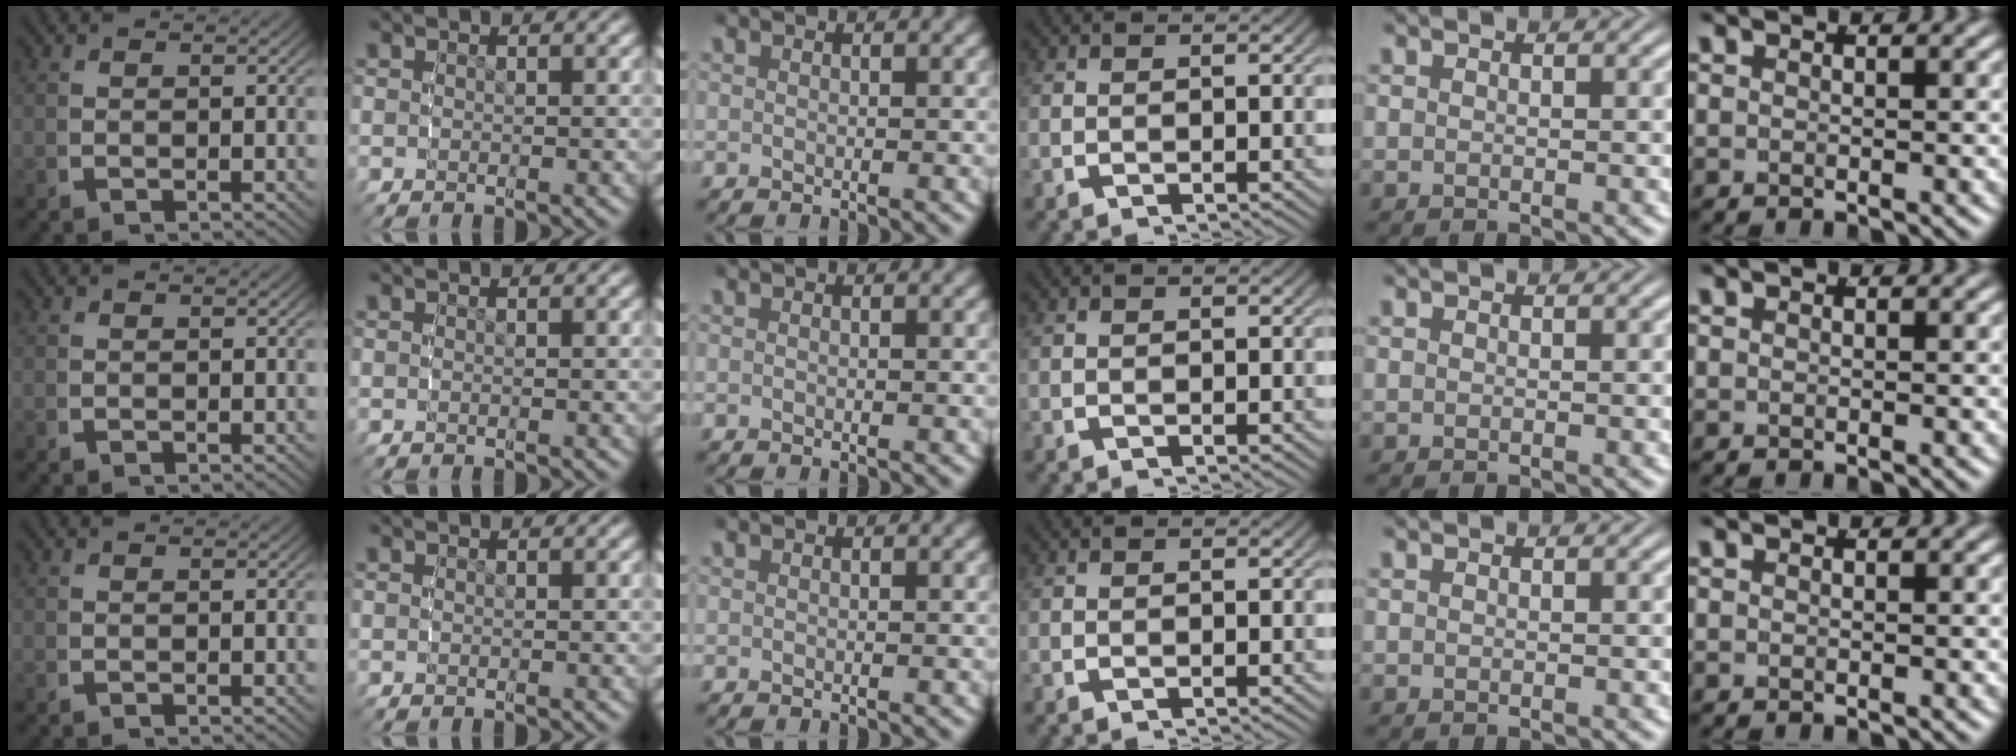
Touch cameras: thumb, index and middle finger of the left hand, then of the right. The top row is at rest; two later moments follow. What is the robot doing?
{"motion": "reach", "object": "paper towel"}